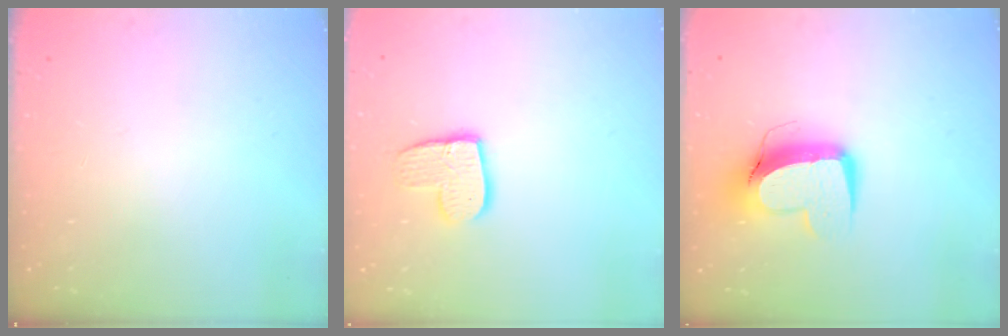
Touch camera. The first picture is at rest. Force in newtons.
{"total": 10.5, "press": 10.5, "slide": 0.8}
{"total": 13.0, "press": 12.9, "slide": 1.7}